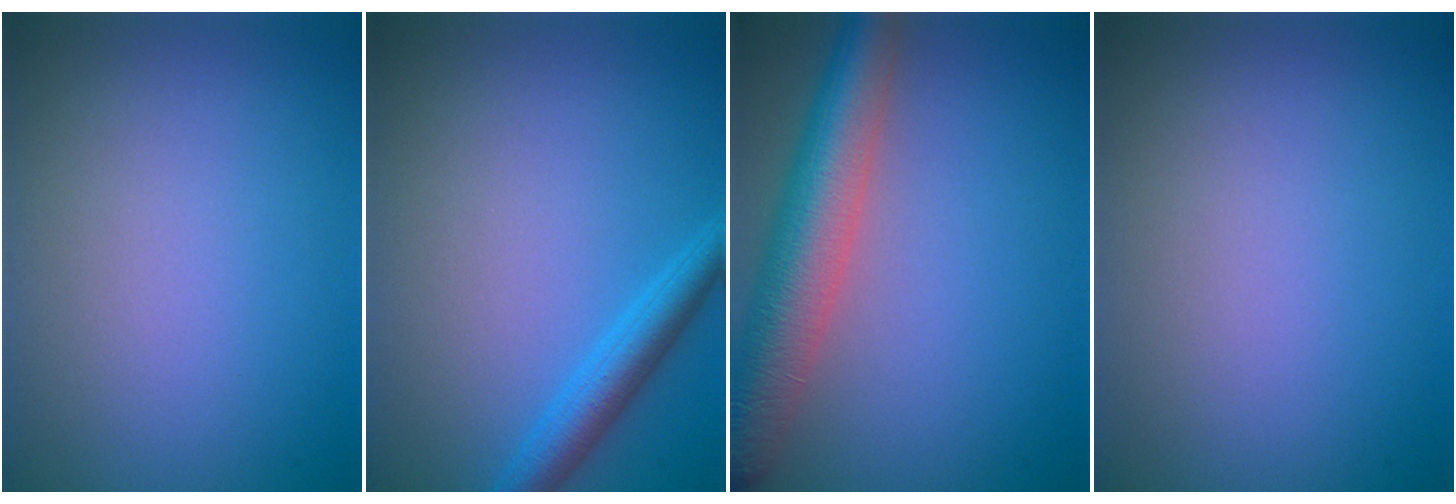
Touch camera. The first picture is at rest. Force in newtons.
{"total": 3.1, "press": 3.1, "slide": 0.2}
{"total": 7.6, "press": 7.6, "slide": 0.6}
{"total": 0.0}